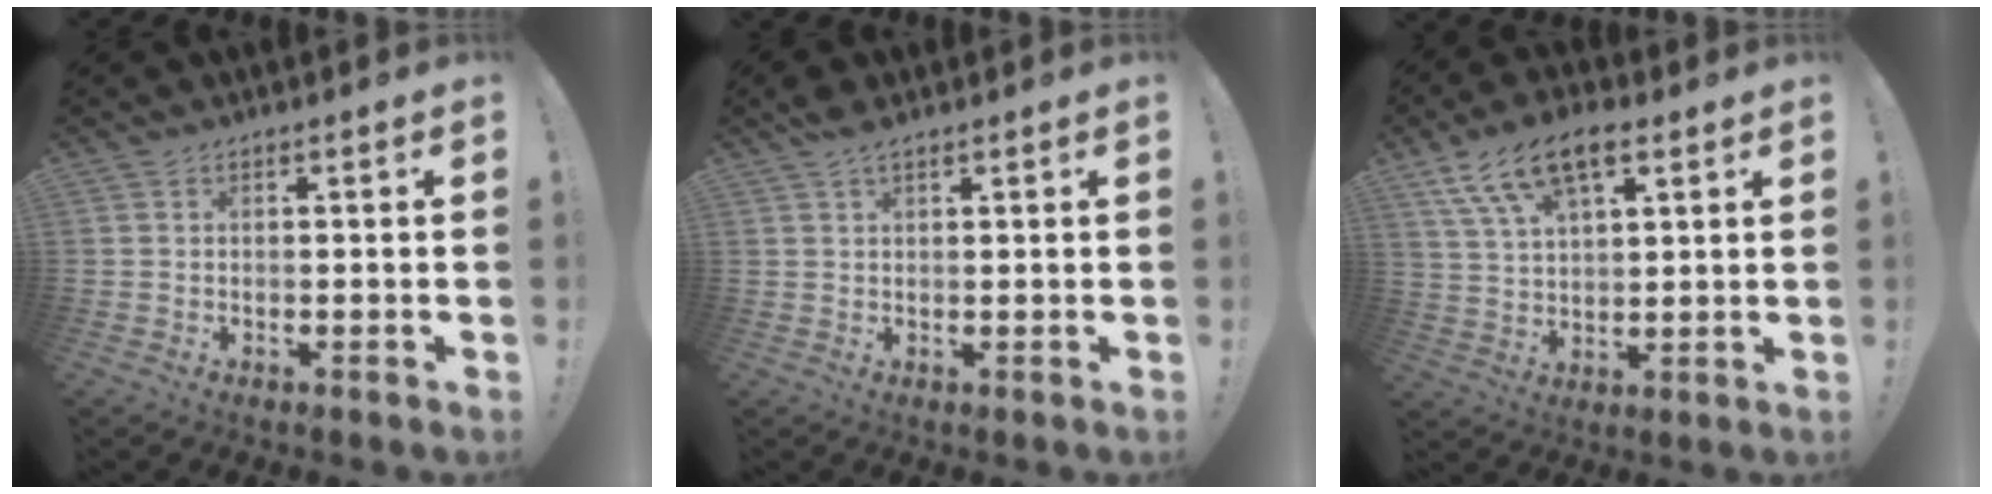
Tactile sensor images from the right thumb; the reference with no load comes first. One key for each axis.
{"total": 3.0, "fx": 2.2, "fy": 0.8, "fz": 1.8, "tx": -0.035, "ty": -0.008, "tz": 0.041}
{"total": 13.2, "fx": 7.4, "fy": 6.2, "fz": 8.9, "tx": -0.161, "ty": -0.025, "tz": 0.138}